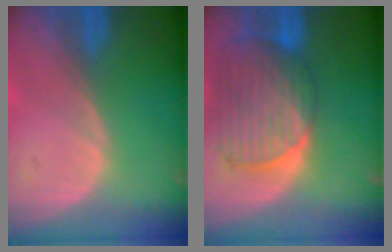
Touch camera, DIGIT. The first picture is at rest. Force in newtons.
{"total": 10.4, "press": 8.9, "slide": 5.5}